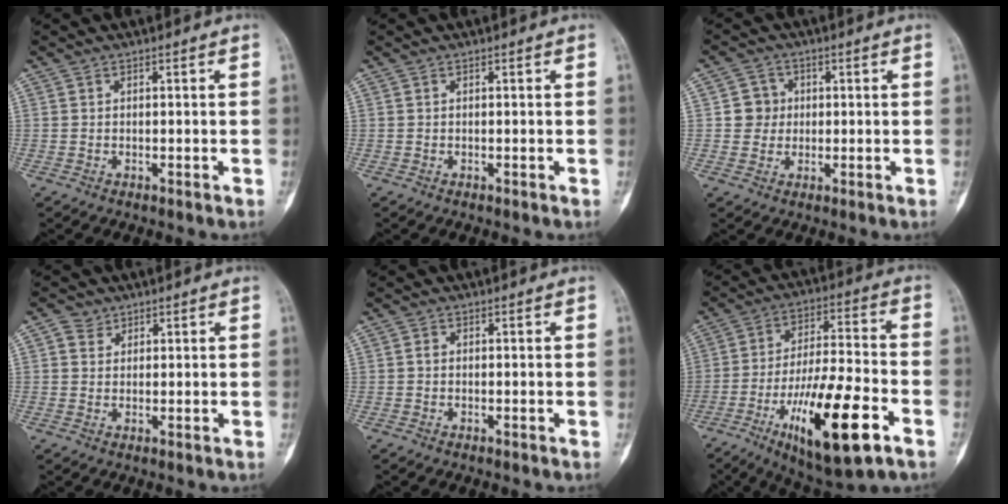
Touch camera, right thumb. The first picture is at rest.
{"total": 0.0}
{"total": 4.3, "force": [0.4, 4.2, 0.8], "torque": [0.018, 0.008, 0.002]}
{"total": 2.5, "force": [1.3, 2.1, 0.4], "torque": [0.008, -0.005, 0.016]}
{"total": 0.7, "force": [-0.1, 0.6, 0.4], "torque": [-0.004, 0.002, -0.004]}
{"total": 20.5, "force": [-8.7, 5.6, 17.7], "torque": [-0.316, 0.028, -0.137]}